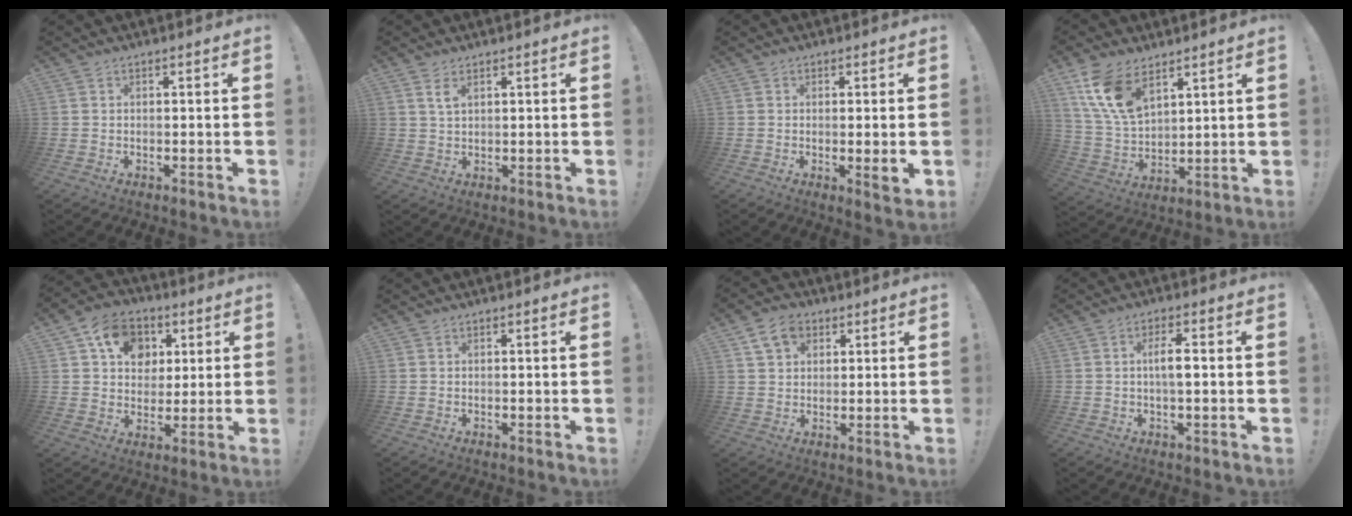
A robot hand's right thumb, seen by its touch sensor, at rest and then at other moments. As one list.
[{"total": 3.0, "force": [1.6, 1.2, 2.3], "torque": [-0.033, -0.006, 0.026]}, {"total": 4.0, "force": [-0.2, 0.2, 4.0], "torque": [-0.055, -0.012, -0.002]}, {"total": 13.6, "force": [8.0, 7.4, 8.1], "torque": [-0.173, -0.036, 0.155]}, {"total": 14.0, "force": [5.3, 11.1, 6.8], "torque": [-0.106, -0.011, 0.104]}, {"total": 0.0}, {"total": 7.4, "force": [3.8, 5.6, 3.1], "torque": [-0.046, -0.008, 0.072]}, {"total": 5.0, "force": [-0.2, 1.4, 4.8], "torque": [-0.088, 0.007, -0.007]}]